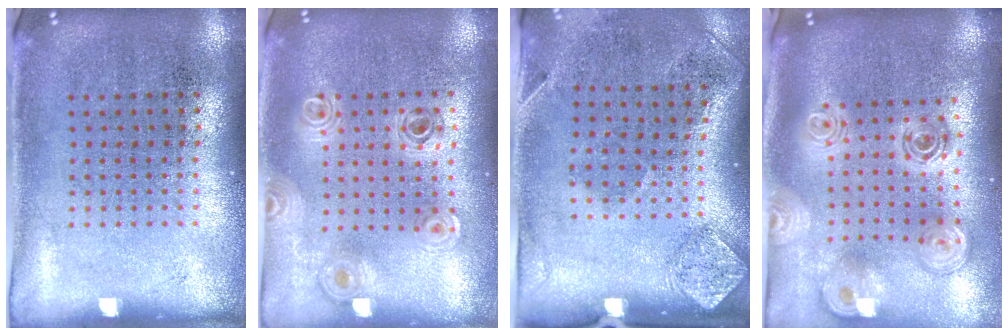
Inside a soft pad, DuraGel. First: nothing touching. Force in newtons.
{"total": 0.8, "press": 0.8, "slide": 0.1}
{"total": 1.9, "press": 1.1, "slide": 1.5}
{"total": 2.6, "press": 1.9, "slide": 1.8}